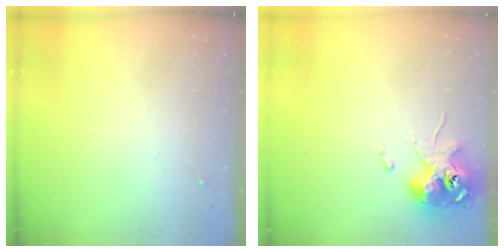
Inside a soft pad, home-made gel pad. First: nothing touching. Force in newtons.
{"total": 11.6, "press": 11.4, "slide": 1.7}